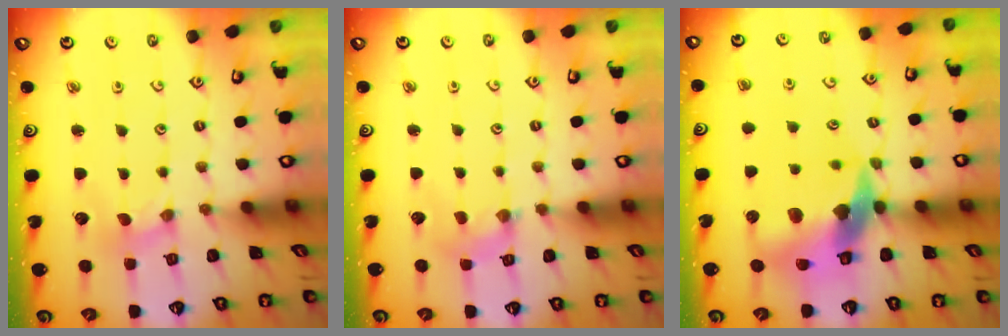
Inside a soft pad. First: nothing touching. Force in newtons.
{"total": 2.4, "press": 2.4, "slide": 0.2}
{"total": 16.3, "press": 16.1, "slide": 2.4}